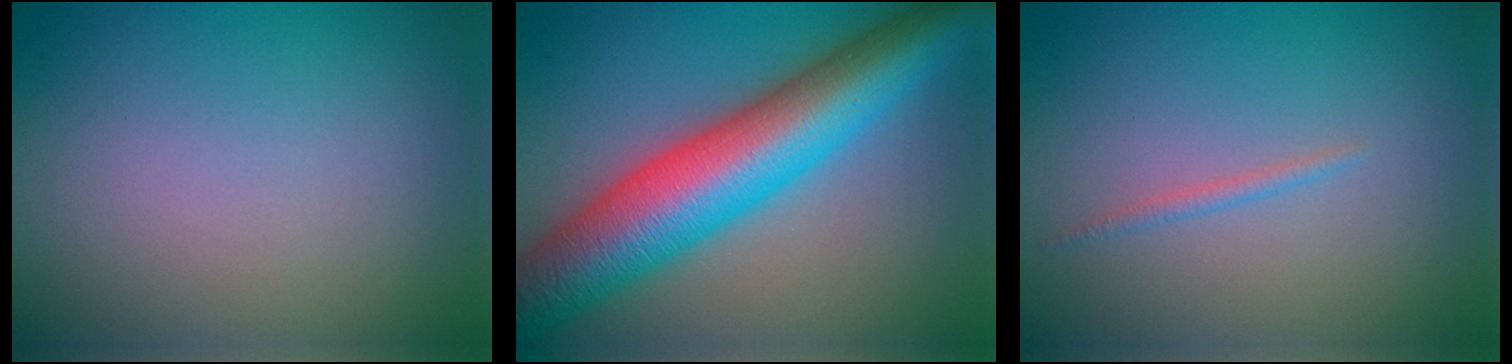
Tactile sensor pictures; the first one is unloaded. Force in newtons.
{"total": 12.8, "press": 12.8, "slide": 0.2}
{"total": 0.8, "press": 0.8, "slide": 0.0}